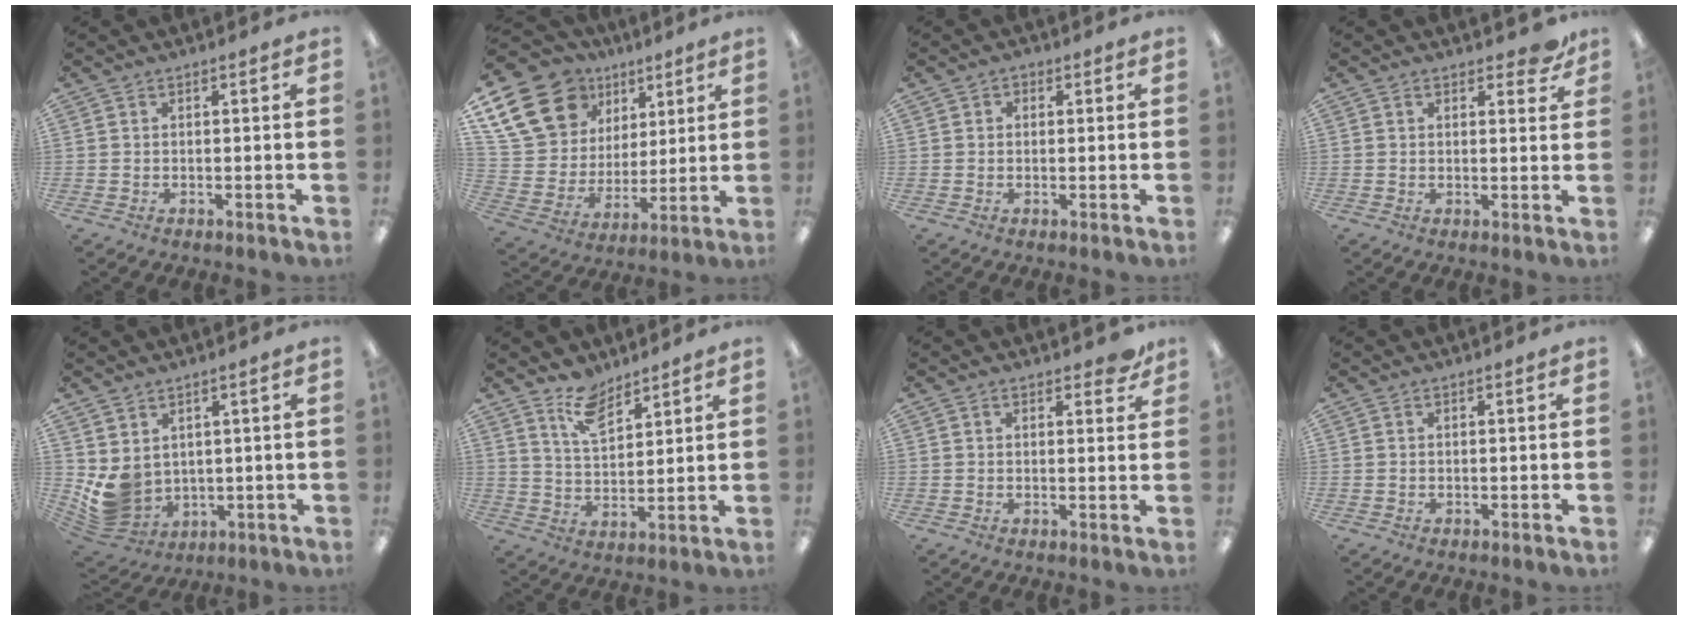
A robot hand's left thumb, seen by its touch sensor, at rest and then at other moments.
{"total": 21.3, "force": [12.0, 15.0, 9.2], "torque": [-0.186, -0.051, 0.236]}
{"total": 1.1, "force": [0.0, 1.1, 0.3], "torque": [0.002, 0.002, -0.004]}
{"total": 3.5, "force": [2.4, 1.6, 2.0], "torque": [-0.019, -0.005, 0.038]}
{"total": 6.6, "force": [2.3, 5.6, 2.8], "torque": [-0.084, -0.024, 0.052]}
{"total": 8.6, "force": [6.5, 4.1, 3.8], "torque": [-0.071, -0.031, 0.119]}
{"total": 2.8, "force": [2.0, 1.3, 1.5], "torque": [-0.016, -0.003, 0.033]}
{"total": 0.0}